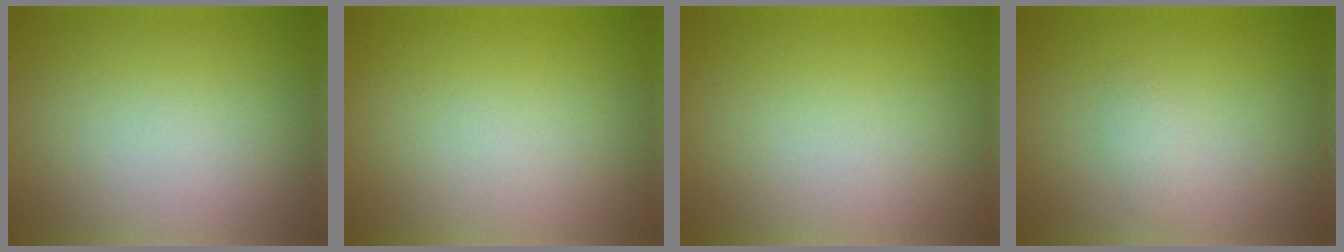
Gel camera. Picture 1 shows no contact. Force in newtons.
{"total": 0.0}
{"total": 0.0}
{"total": 0.9, "press": 0.9, "slide": 0.1}